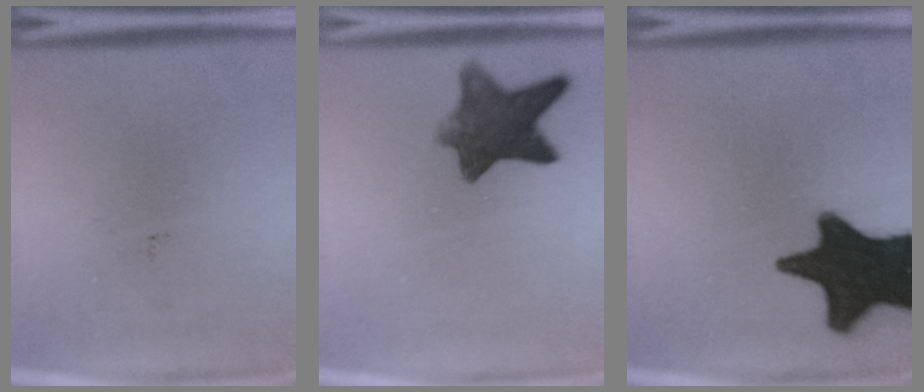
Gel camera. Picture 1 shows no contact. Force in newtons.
{"total": 9.1}
{"total": 19.1}